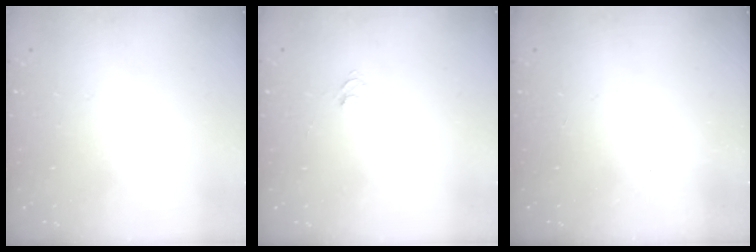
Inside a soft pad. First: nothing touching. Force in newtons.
{"total": 4.7, "press": 4.6, "slide": 0.5}
{"total": 2.5, "press": 2.4, "slide": 0.8}